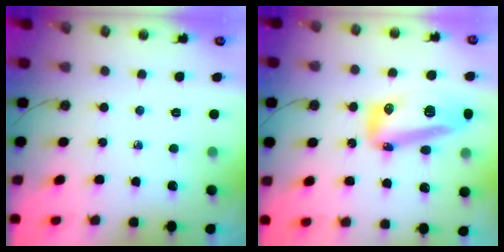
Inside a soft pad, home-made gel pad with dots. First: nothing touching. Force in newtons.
{"total": 16.8, "press": 16.6, "slide": 2.2}